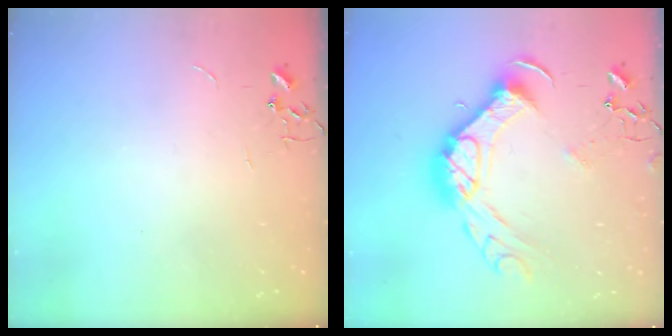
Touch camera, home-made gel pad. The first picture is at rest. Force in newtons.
{"total": 19.9, "press": 19.9, "slide": 1.4}